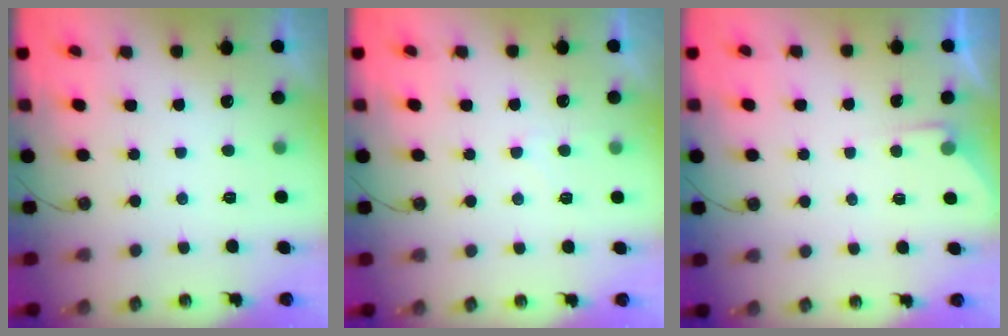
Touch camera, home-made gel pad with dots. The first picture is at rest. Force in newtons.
{"total": 5.2, "press": 5.1, "slide": 0.7}
{"total": 3.9, "press": 3.9, "slide": 0.5}